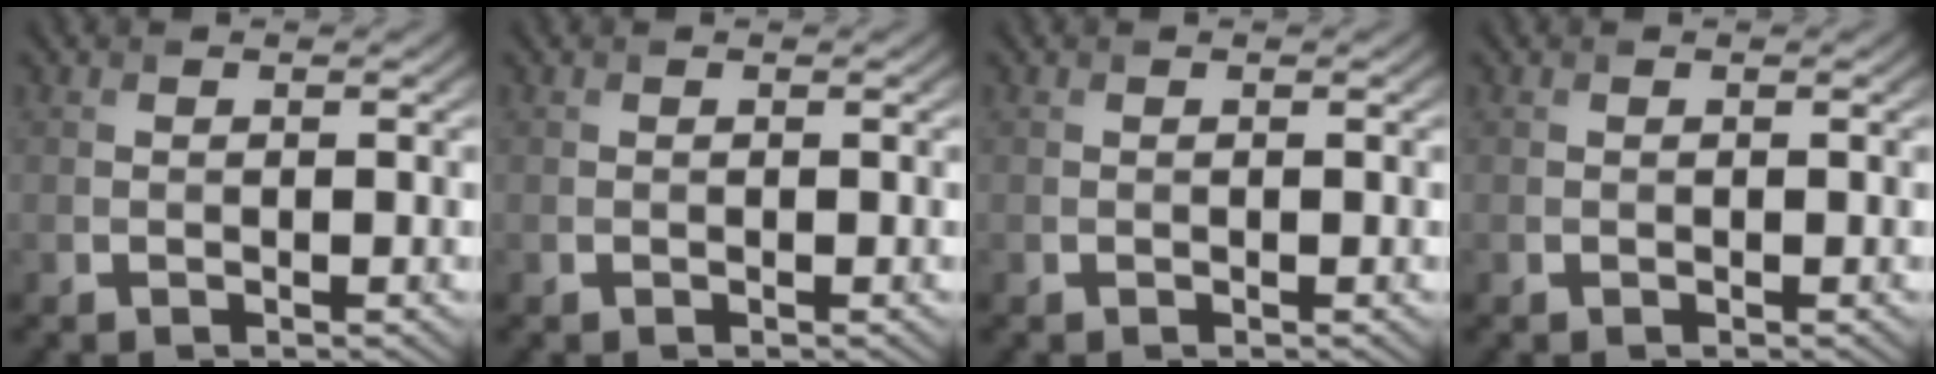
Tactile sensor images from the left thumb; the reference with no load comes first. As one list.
[{"total": 0.0}, {"total": 0.0}, {"total": 0.0}]